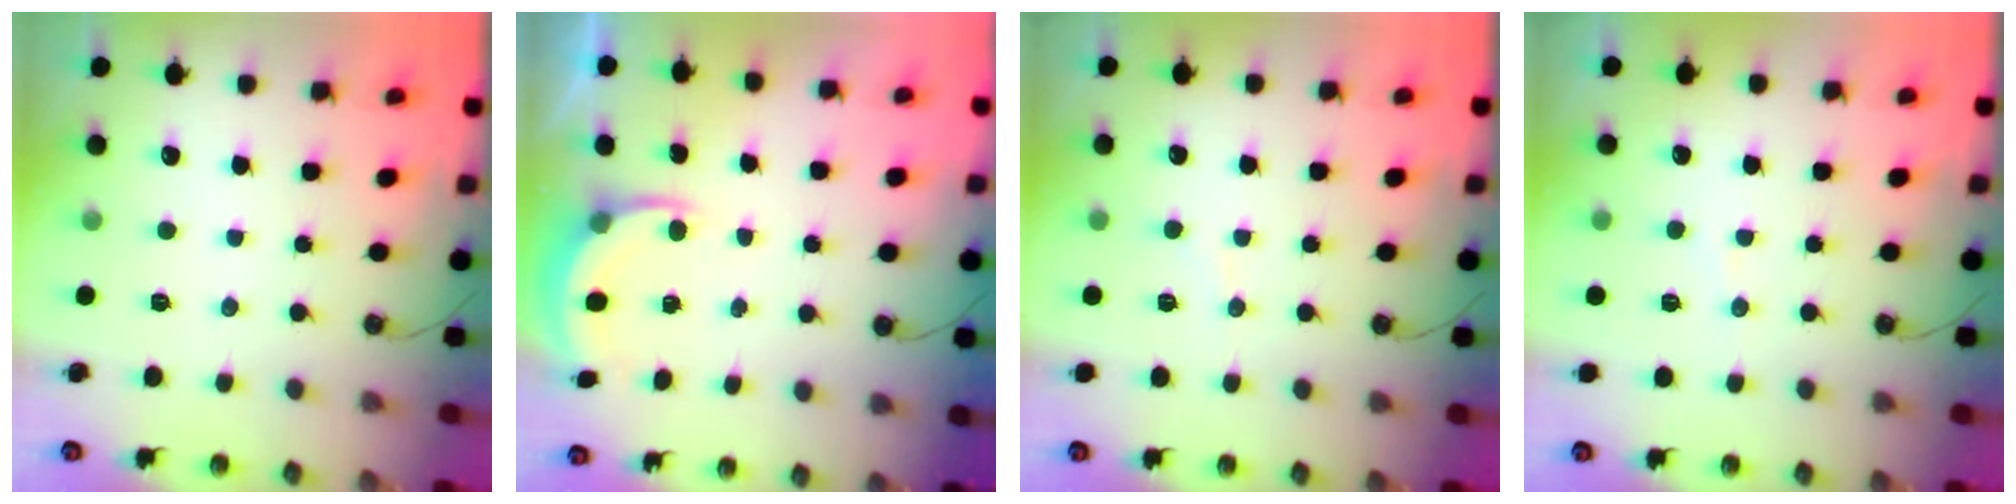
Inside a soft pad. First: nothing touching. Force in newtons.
{"total": 5.7, "press": 5.4, "slide": 1.6}
{"total": 3.0, "press": 3.0, "slide": 0.3}
{"total": 2.9, "press": 2.7, "slide": 1.1}